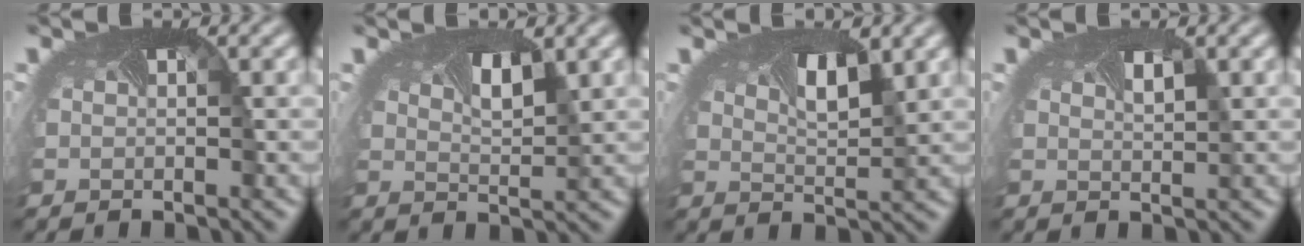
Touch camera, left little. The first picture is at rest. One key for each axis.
{"total": 2.6, "fx": 1.3, "fy": 0.8, "fz": 2.0, "tx": -0.034, "ty": 0.001, "tz": 0.020}
{"total": 3.6, "fx": 1.8, "fy": 1.3, "fz": 2.9, "tx": -0.045, "ty": 0.002, "tz": 0.024}
{"total": 0.9, "fx": 0.6, "fy": 0.1, "fz": 0.7, "tx": -0.007, "ty": 0.002, "tz": 0.009}